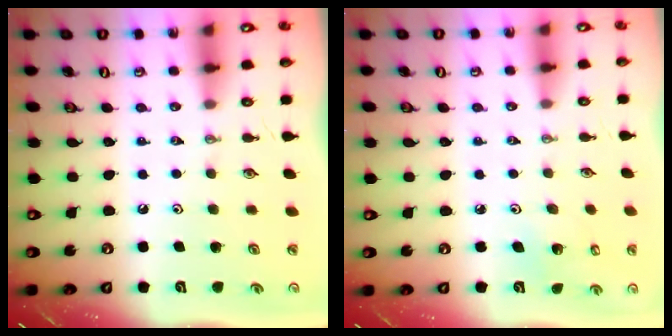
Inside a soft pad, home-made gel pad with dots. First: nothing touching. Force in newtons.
{"total": 3.4, "press": 3.4, "slide": 0.2}